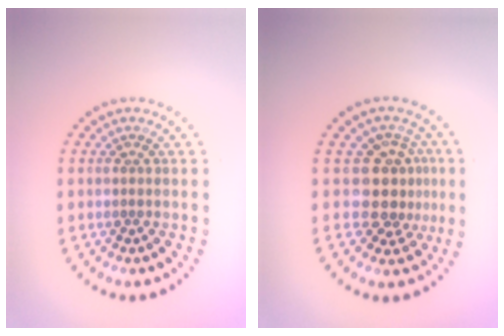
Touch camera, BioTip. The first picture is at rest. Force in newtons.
{"total": 3.8, "press": 3.1, "slide": 2.2}